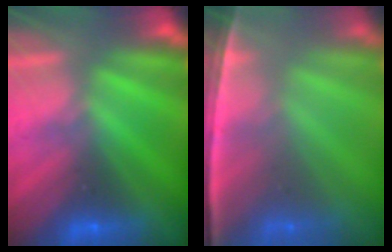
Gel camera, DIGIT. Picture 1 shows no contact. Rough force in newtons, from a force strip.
{"total": 7.2}